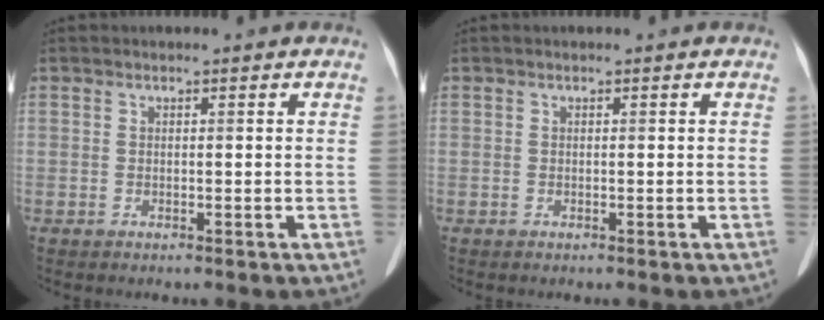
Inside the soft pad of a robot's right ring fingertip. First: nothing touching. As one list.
[{"total": 0.0}]